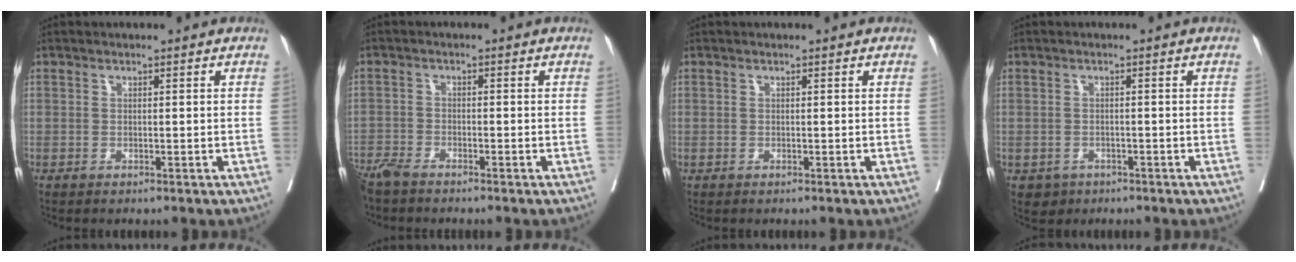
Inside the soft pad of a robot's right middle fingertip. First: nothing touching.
{"total": 4.1, "force": [-3.7, 0.6, 1.7], "torque": [-0.028, -0.012, -0.074]}
{"total": 0.0}
{"total": 2.6, "force": [-1.5, 2.1, 0.3], "torque": [-0.007, 0.004, -0.019]}